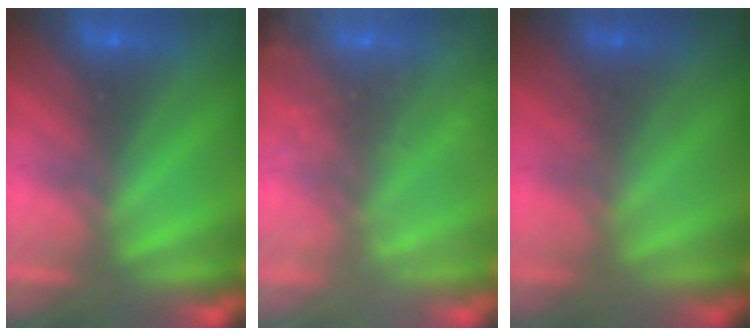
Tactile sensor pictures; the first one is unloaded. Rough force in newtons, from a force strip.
{"total": 7.9}
{"total": 1.8}